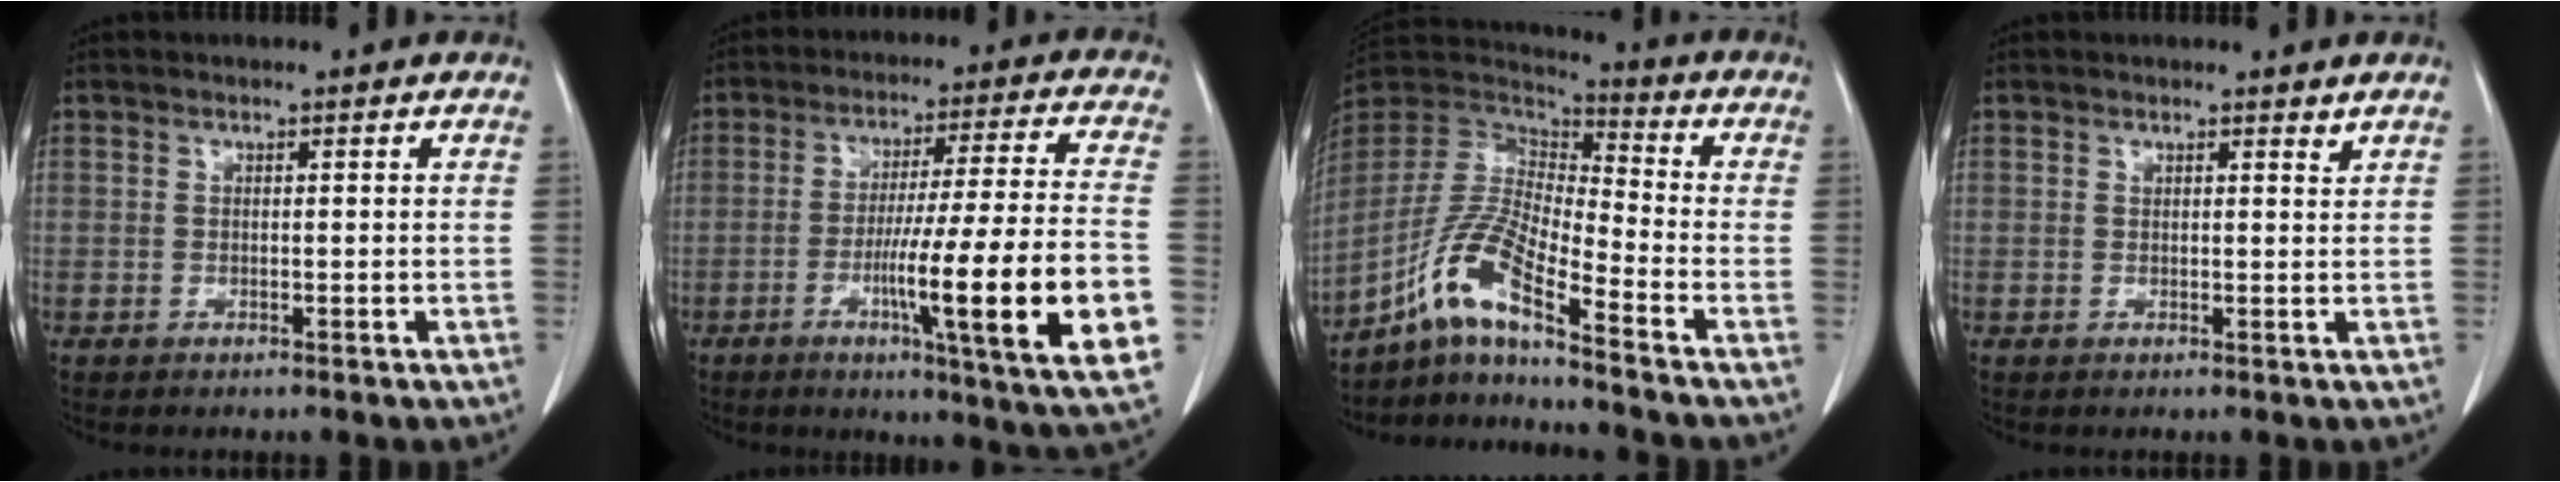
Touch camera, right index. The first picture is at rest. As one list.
[{"total": 20.5, "force": [-5.7, -0.4, 19.7], "torque": [-0.267, -0.019, -0.084]}, {"total": 11.9, "force": [-8.0, 0.4, 8.8], "torque": [-0.197, 0.005, -0.155]}, {"total": 1.1, "force": [1.1, 0.2, 0.3], "torque": [-0.006, -0.005, 0.015]}]